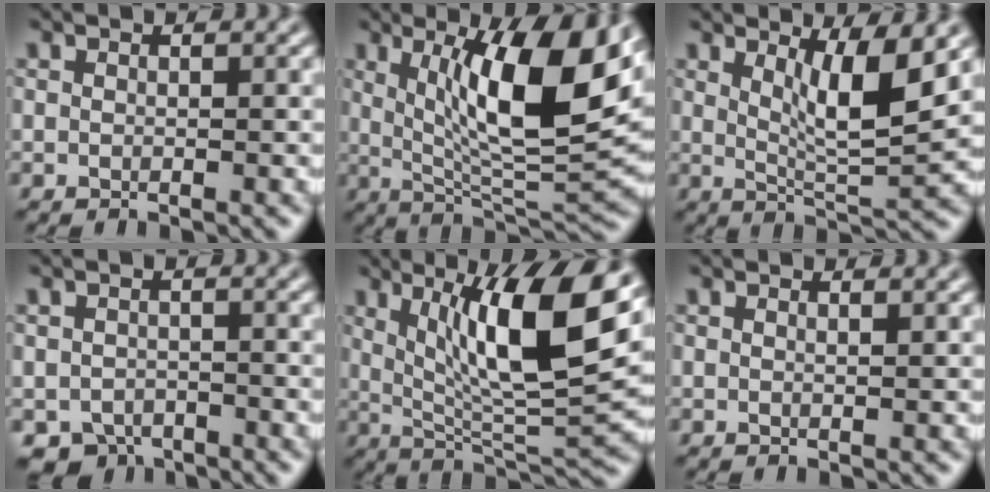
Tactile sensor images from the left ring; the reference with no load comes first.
{"total": 12.4, "force": [3.7, 3.3, 11.3], "torque": [-0.176, -0.006, 0.065]}
{"total": 5.5, "force": [2.3, 1.2, 4.9], "torque": [-0.078, -0.011, 0.042]}
{"total": 2.9, "force": [-2.2, 1.8, 0.6], "torque": [0.000, -0.007, -0.042]}
{"total": 12.4, "force": [4.4, 2.9, 11.2], "torque": [-0.173, -0.005, 0.079]}
{"total": 0.7, "force": [0.6, 0.2, 0.4], "torque": [-0.003, -0.001, 0.005]}